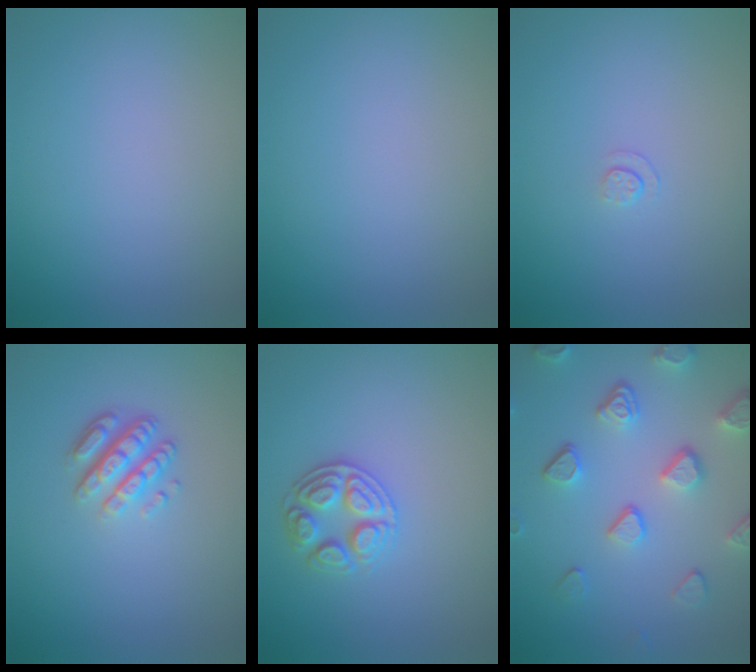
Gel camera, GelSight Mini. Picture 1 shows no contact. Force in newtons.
{"total": 0.0}
{"total": 0.6, "press": 0.3, "slide": 0.6}
{"total": 3.6, "press": 2.6, "slide": 2.4}
{"total": 2.8, "press": 2.7, "slide": 0.6}
{"total": 5.1, "press": 4.0, "slide": 3.2}